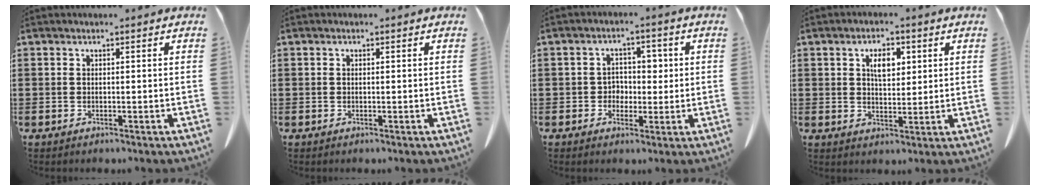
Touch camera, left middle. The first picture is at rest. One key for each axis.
{"total": 0.0}
{"total": 3.3, "fx": 0.3, "fy": 3.0, "fz": 1.4, "tx": -0.040, "ty": 0.012, "tz": -0.001}
{"total": 4.3, "fx": 1.8, "fy": 2.2, "fz": 3.2, "tx": -0.046, "ty": 0.000, "tz": 0.025}